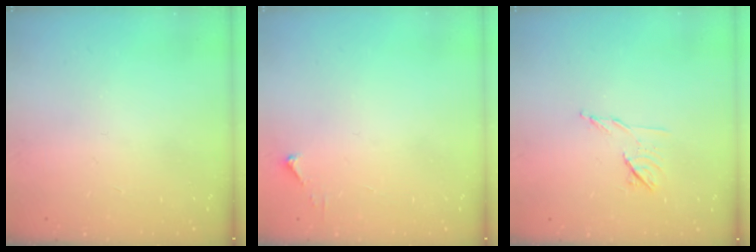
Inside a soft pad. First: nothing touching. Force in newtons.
{"total": 2.5, "press": 2.5, "slide": 0.3}
{"total": 7.1, "press": 7.0, "slide": 1.2}